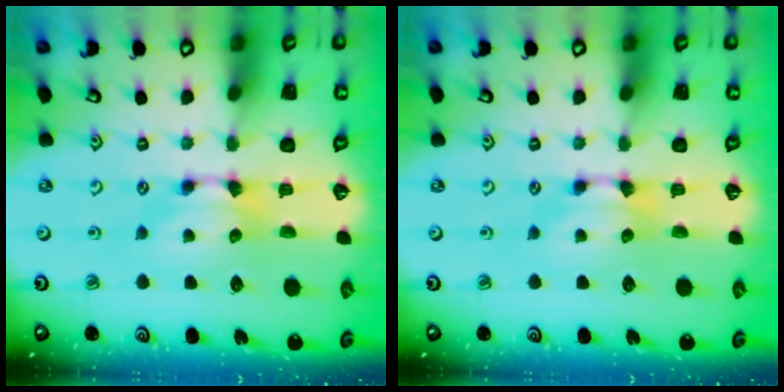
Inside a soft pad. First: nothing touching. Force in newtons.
{"total": 0.0}